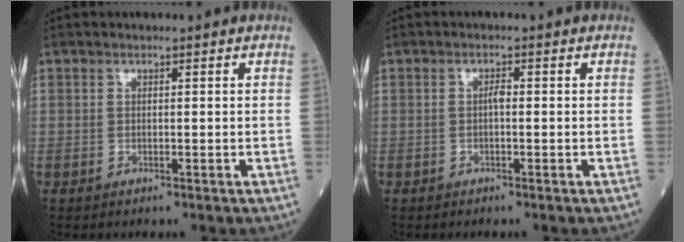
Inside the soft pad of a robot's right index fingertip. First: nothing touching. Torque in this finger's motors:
{"motor_torque": [0.38, -0.12, 0.22, 0.06]}